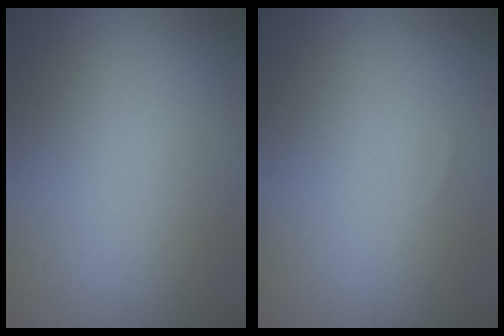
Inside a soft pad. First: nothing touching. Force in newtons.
{"total": 0.0}